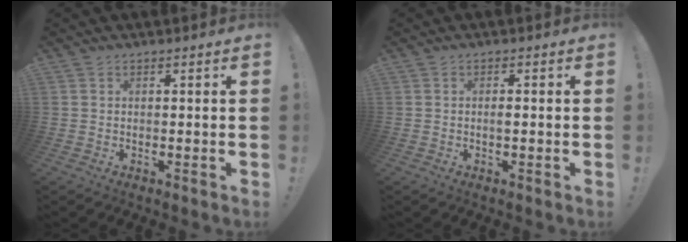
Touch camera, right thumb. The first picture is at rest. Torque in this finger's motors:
{"motor_torque": [-0.01, -0.09, 0.04, 0.08, -0.02]}